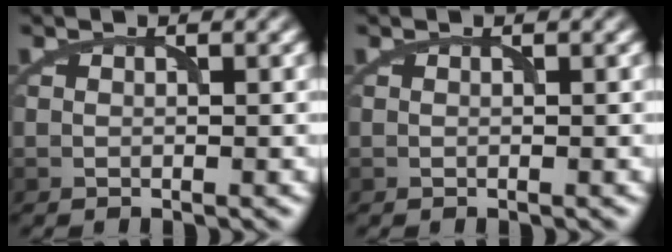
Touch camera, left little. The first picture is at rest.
{"total": 0.0}